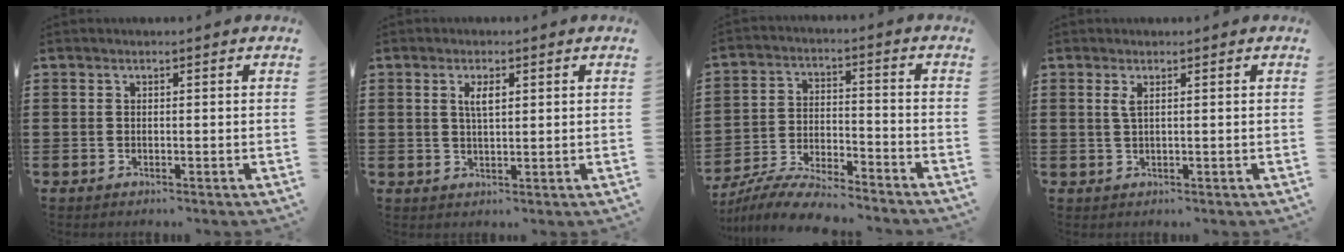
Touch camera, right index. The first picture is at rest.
{"total": 2.8, "force": [0.9, 1.0, 2.4], "torque": [-0.051, 0.005, 0.015]}
{"total": 7.3, "force": [-7.0, 0.5, 2.0], "torque": [-0.045, 0.007, -0.137]}
{"total": 1.3, "force": [0.5, 0.2, 1.2], "torque": [-0.027, 0.001, 0.008]}